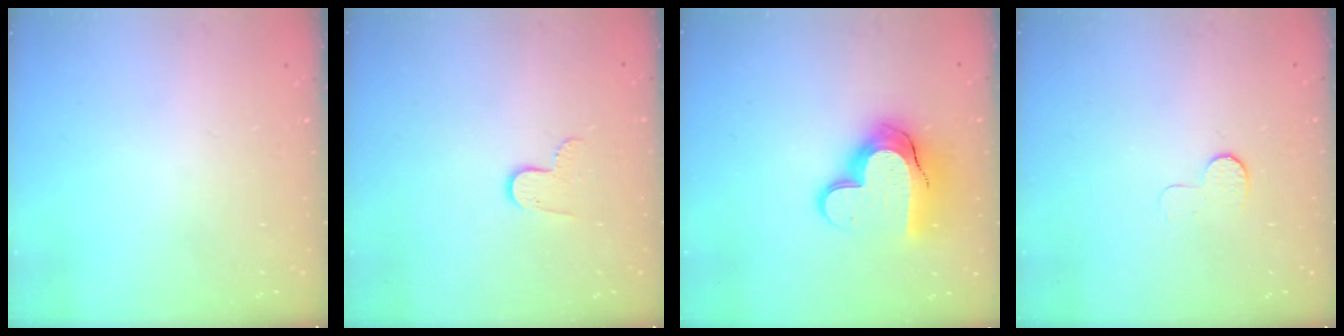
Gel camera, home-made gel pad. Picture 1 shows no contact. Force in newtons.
{"total": 5.8, "press": 5.8, "slide": 0.5}
{"total": 16.0, "press": 16.0, "slide": 1.0}
{"total": 5.7, "press": 5.6, "slide": 0.6}